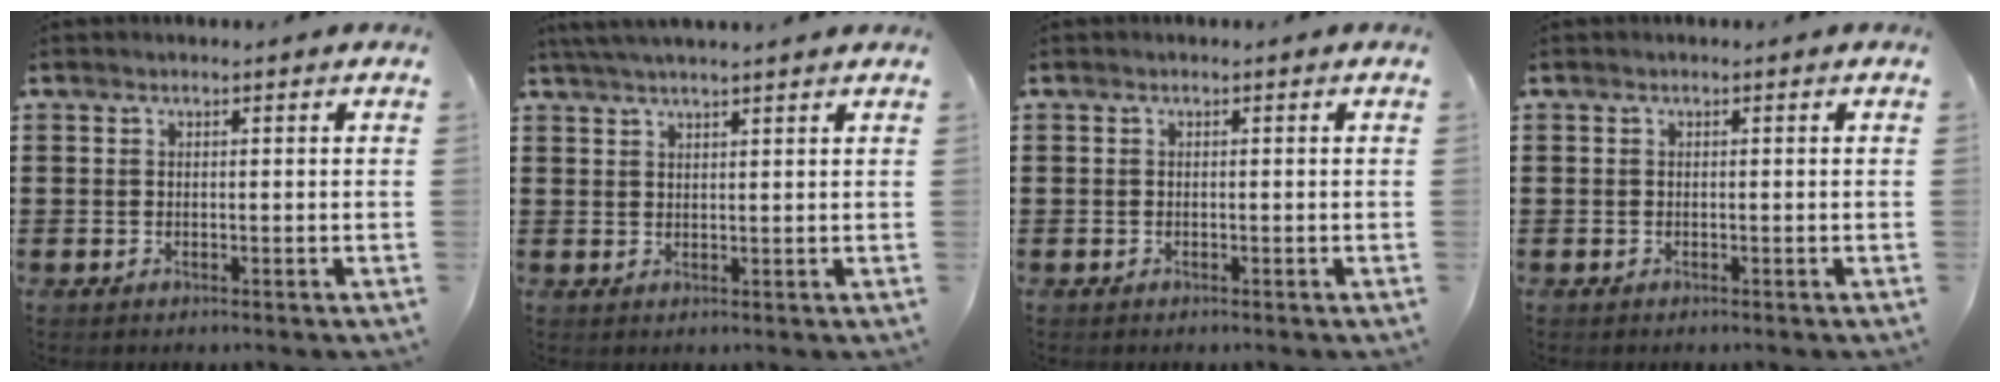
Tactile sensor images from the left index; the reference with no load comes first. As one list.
[{"total": 2.8, "force": [2.6, -0.3, 1.1], "torque": [-0.028, -0.002, 0.048]}, {"total": 0.0}, {"total": 0.0}]